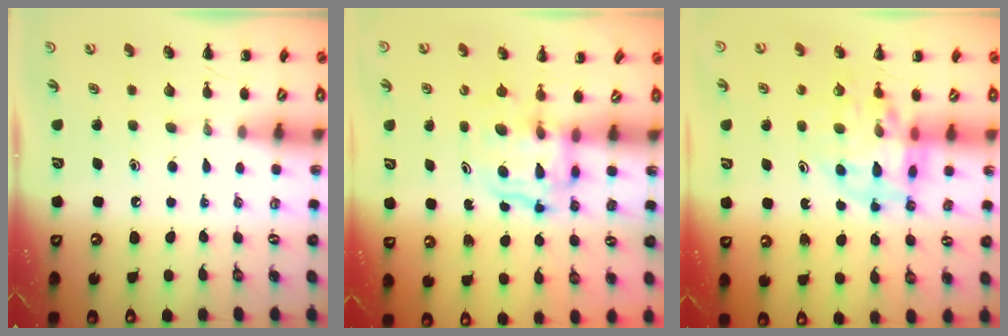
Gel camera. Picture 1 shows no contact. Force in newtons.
{"total": 3.6, "press": 3.6, "slide": 0.3}
{"total": 12.1, "press": 11.4, "slide": 3.8}